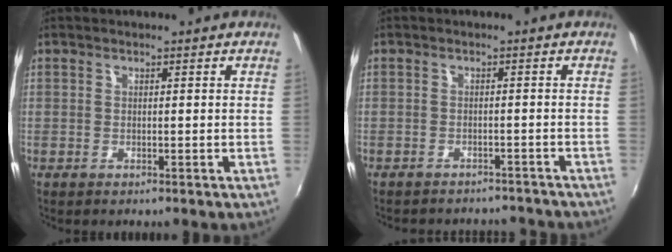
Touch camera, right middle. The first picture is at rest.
{"total": 9.2, "force": [-8.3, 3.0, 2.4], "torque": [-0.058, -0.002, -0.102]}